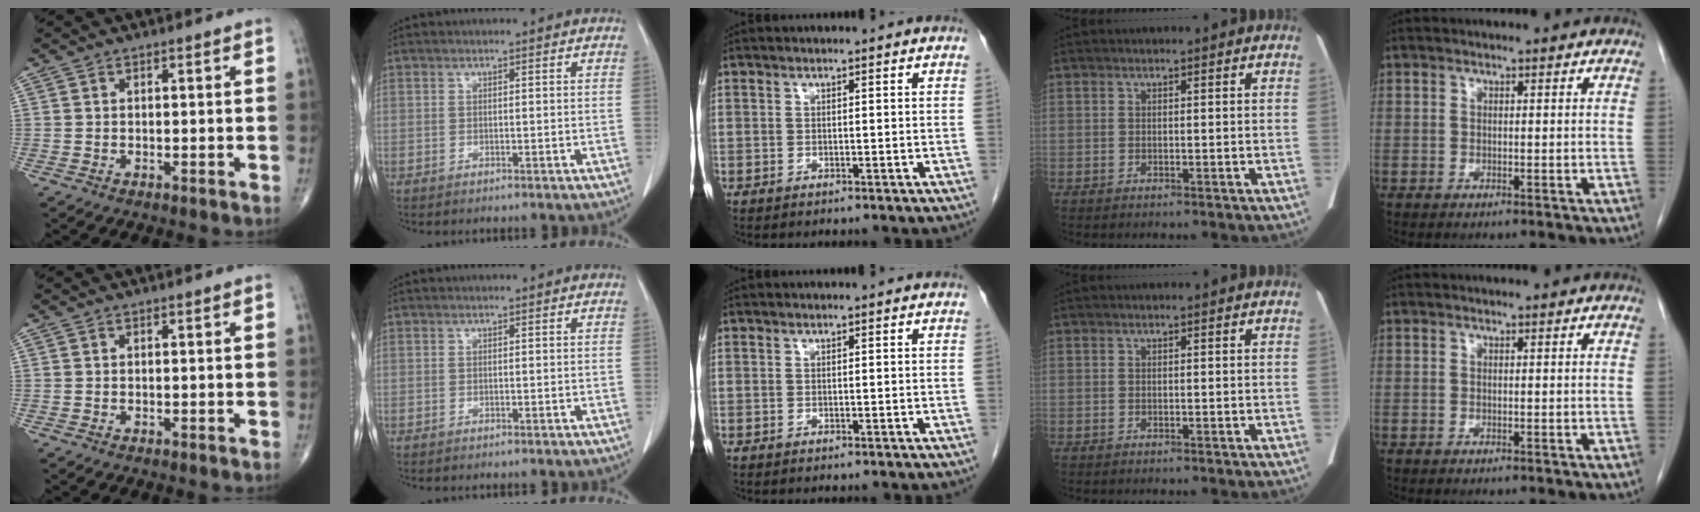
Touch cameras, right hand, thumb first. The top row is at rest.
{}